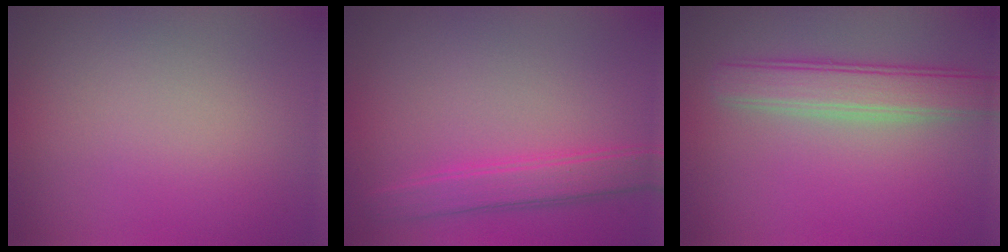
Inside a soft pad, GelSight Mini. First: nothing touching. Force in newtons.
{"total": 2.4, "press": 2.4, "slide": 0.2}
{"total": 4.2, "press": 4.2, "slide": 0.4}